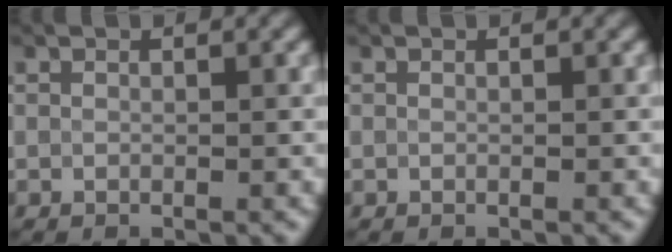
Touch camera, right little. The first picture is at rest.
{"total": 0.0}